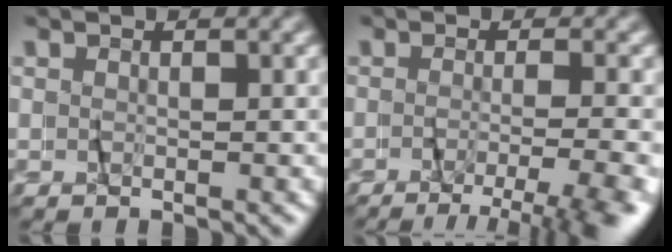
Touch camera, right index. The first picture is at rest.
{"total": 7.6, "force": [-5.9, 1.8, 4.4], "torque": [-0.054, -0.024, -0.087]}